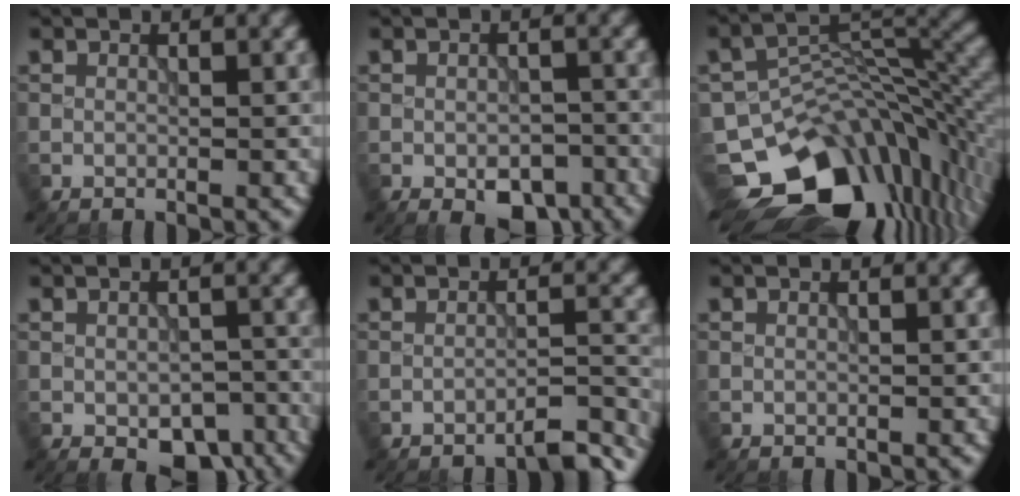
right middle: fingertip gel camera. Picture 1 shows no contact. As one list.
[{"total": 4.3, "force": [-2.2, 2.3, 2.9], "torque": [-0.037, -0.006, -0.029]}, {"total": 13.6, "force": [-6.4, 7.9, 9.0], "torque": [-0.159, -0.017, -0.090]}, {"total": 5.0, "force": [-2.5, 2.8, 3.3], "torque": [-0.042, -0.017, -0.024]}, {"total": 3.6, "force": [-3.2, 0.5, 1.8], "torque": [-0.016, 0.012, -0.051]}, {"total": 0.0}]